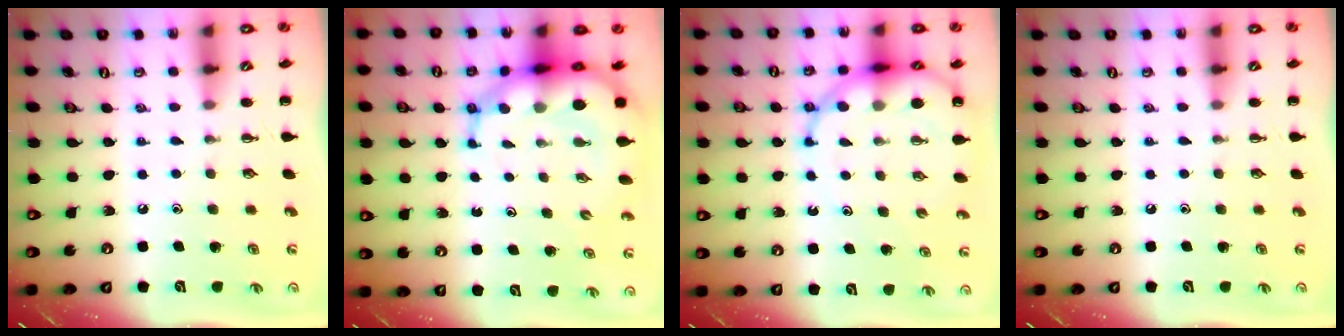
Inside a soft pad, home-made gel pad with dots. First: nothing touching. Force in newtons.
{"total": 11.7, "press": 11.3, "slide": 3.2}
{"total": 11.6, "press": 11.3, "slide": 2.7}
{"total": 0.0}